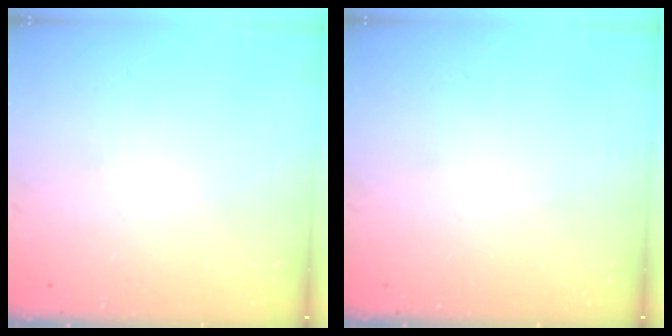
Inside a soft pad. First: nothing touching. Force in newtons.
{"total": 0.0}